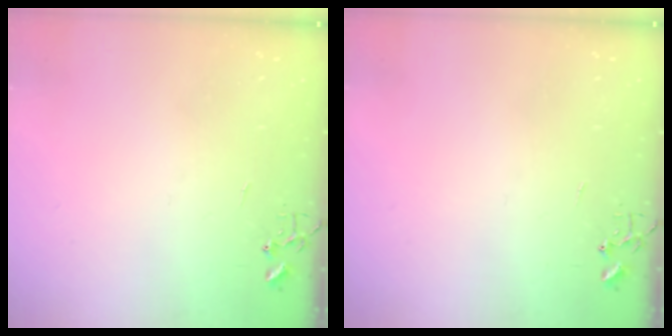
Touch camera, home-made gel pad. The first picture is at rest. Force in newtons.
{"total": 0.0}